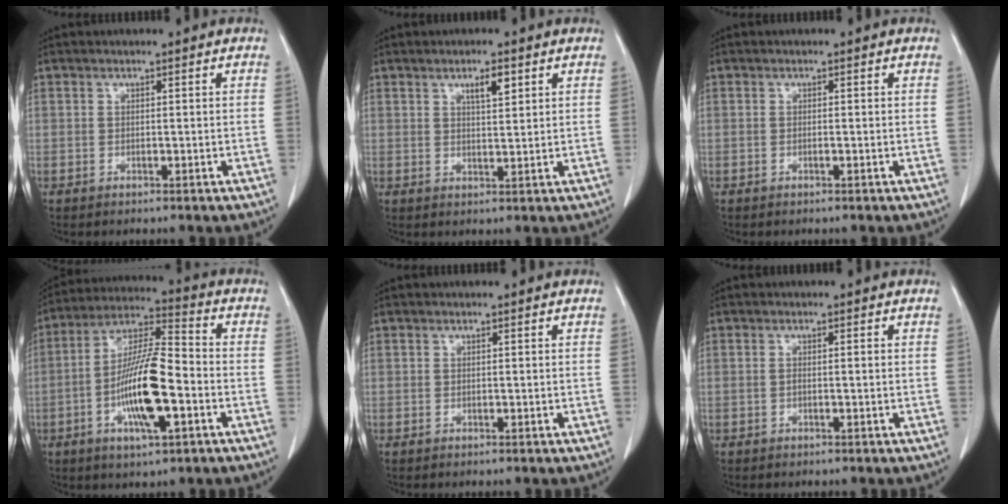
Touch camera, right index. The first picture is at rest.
{"total": 3.4, "force": [1.8, 0.8, 2.7], "torque": [-0.046, -0.003, 0.031]}
{"total": 0.0}
{"total": 14.0, "force": [-3.8, 2.8, 13.1], "torque": [-0.251, 0.004, -0.069]}
{"total": 0.0}
{"total": 0.9, "force": [-0.1, 0.2, 0.9], "torque": [-0.018, 0.003, 0.002]}